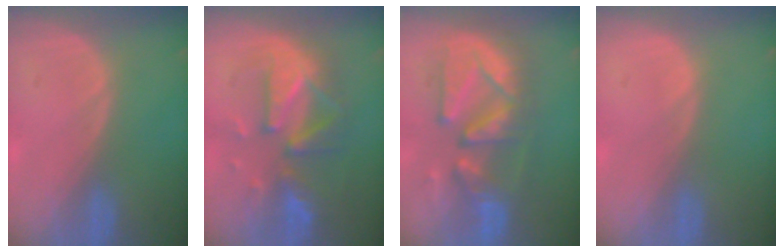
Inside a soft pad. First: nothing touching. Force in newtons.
{"total": 9.6, "press": 9.0, "slide": 3.4}
{"total": 10.8, "press": 10.5, "slide": 2.7}
{"total": 0.0}